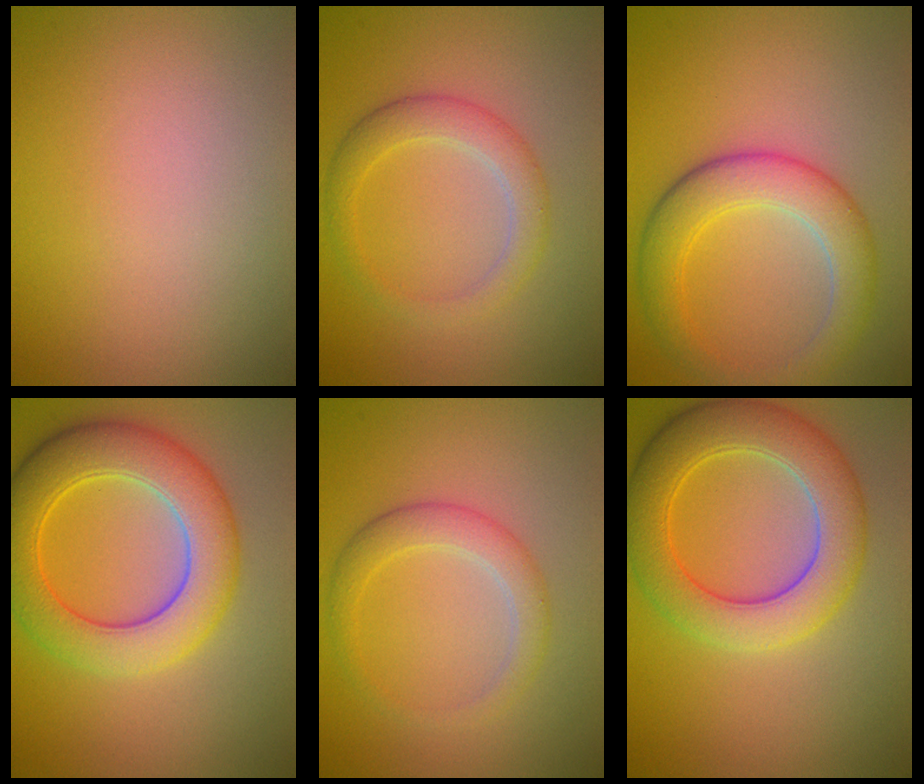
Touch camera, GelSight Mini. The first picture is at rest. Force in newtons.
{"total": 3.0, "press": 3.0, "slide": 0.1}
{"total": 5.3, "press": 5.3, "slide": 0.1}
{"total": 7.5, "press": 7.5, "slide": 0.2}
{"total": 2.6, "press": 2.6, "slide": 0.1}
{"total": 6.8, "press": 6.8, "slide": 0.3}